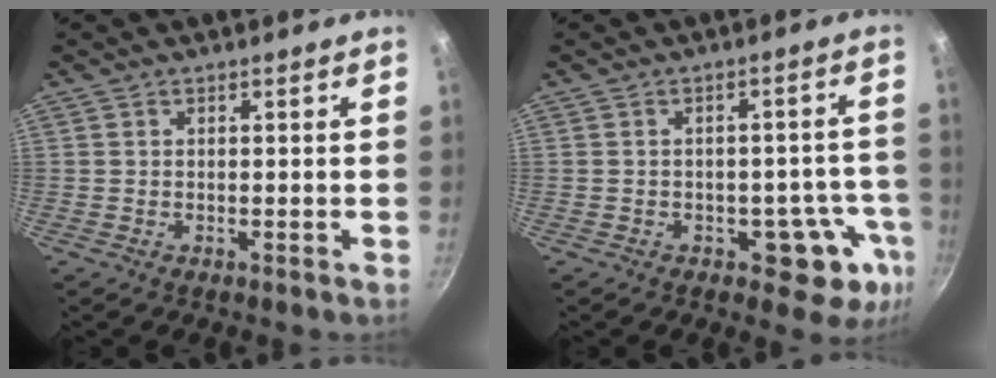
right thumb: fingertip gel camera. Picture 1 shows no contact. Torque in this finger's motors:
{"motor_torque": [0.96, 0.77, 0.94, -0.10, 0.15]}